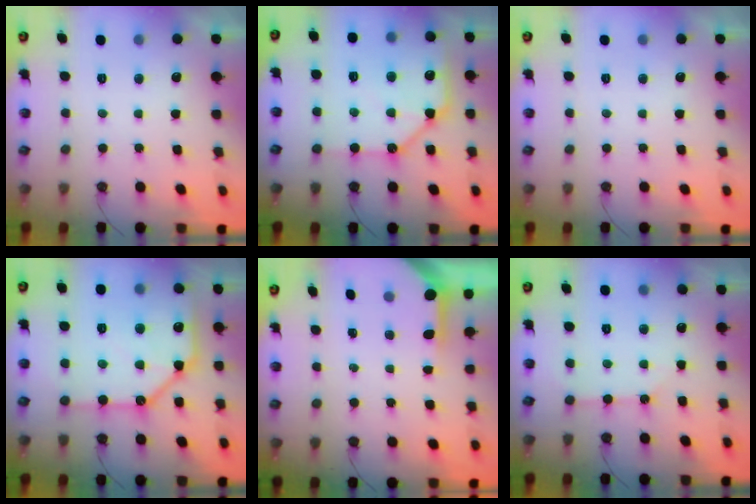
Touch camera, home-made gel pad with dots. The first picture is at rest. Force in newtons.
{"total": 13.9, "press": 13.8, "slide": 1.5}
{"total": 0.0}
{"total": 19.4, "press": 19.3, "slide": 1.9}
{"total": 4.0, "press": 3.9, "slide": 0.4}
{"total": 3.8, "press": 3.8, "slide": 0.3}